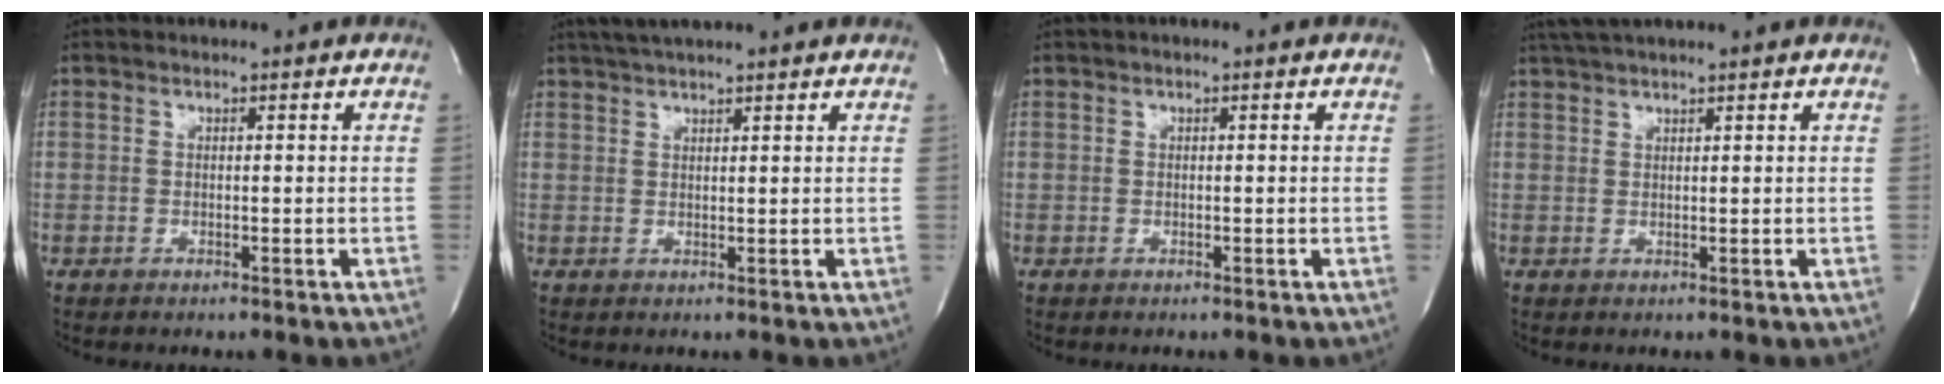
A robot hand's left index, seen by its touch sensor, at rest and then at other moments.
{"total": 6.1, "force": [5.3, -0.1, 3.1], "torque": [-0.053, 0.029, 0.081]}
{"total": 0.0}
{"total": 4.6, "force": [3.9, -0.5, 2.3], "torque": [-0.040, 0.028, 0.071]}